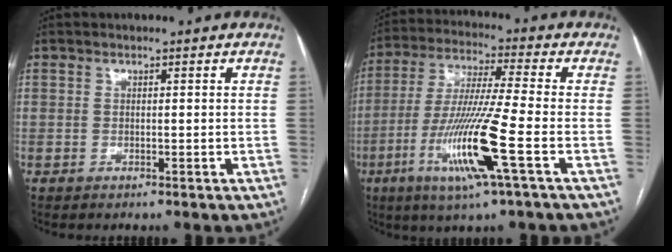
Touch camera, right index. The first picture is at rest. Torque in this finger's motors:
{"motor_torque": [2.09, -0.05, 1.05, 0.21]}